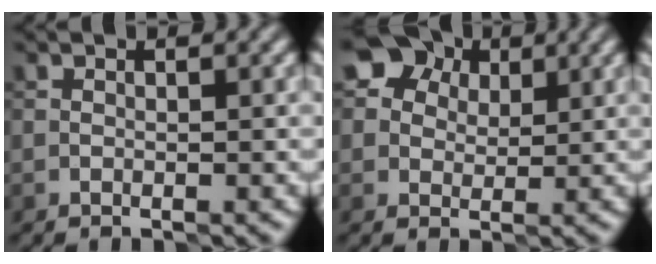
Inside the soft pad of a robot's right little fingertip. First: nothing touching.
{"total": 6.3, "force": [3.2, 4.9, 2.3], "torque": [-0.036, 0.014, 0.042]}